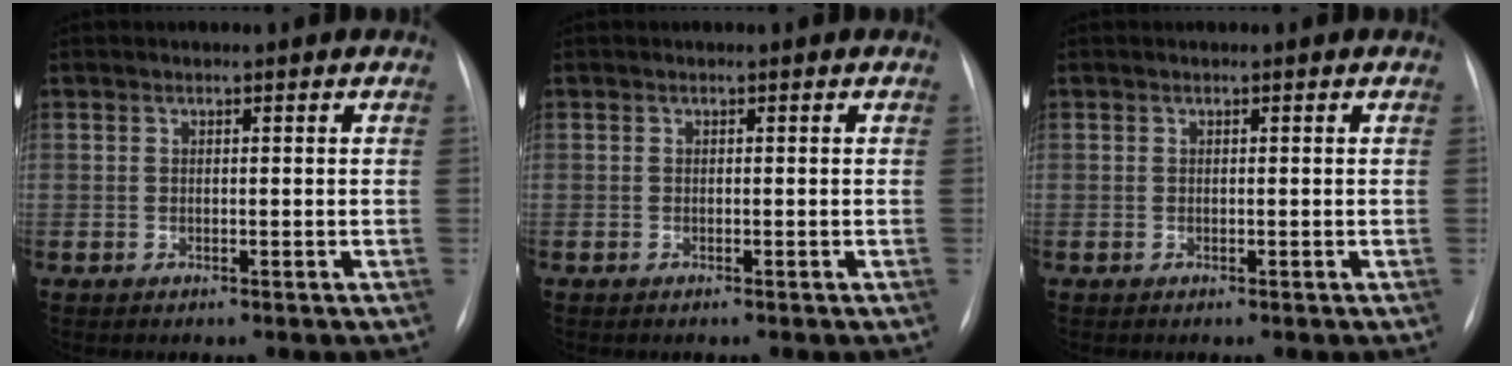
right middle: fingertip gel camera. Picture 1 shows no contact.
{"total": 0.0}
{"total": 0.0}